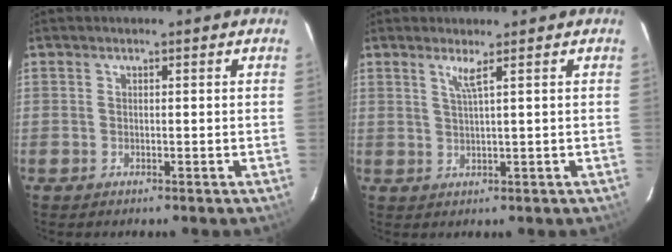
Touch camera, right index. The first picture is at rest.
{"total": 2.1, "force": [1.2, -0.7, 1.6], "torque": [-0.030, -0.007, 0.023]}